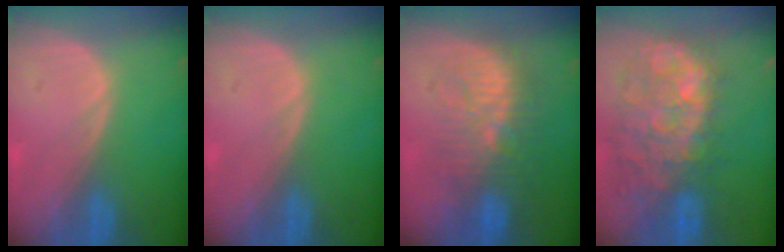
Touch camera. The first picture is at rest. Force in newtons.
{"total": 0.0}
{"total": 9.2, "press": 9.0, "slide": 2.0}
{"total": 12.4, "press": 11.3, "slide": 5.1}